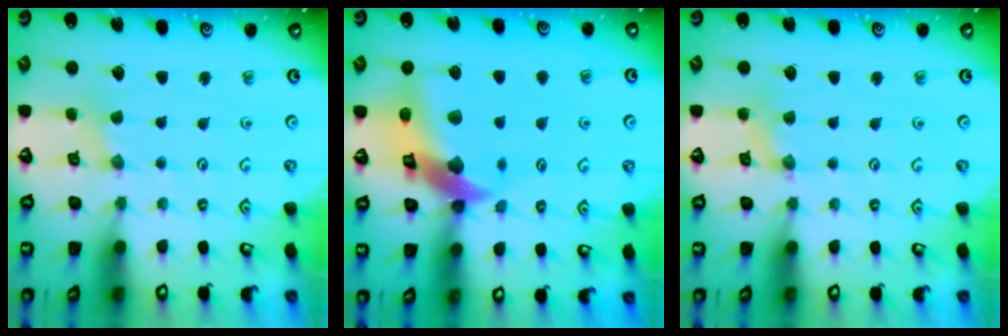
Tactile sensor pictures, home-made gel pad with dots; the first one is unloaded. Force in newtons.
{"total": 15.3, "press": 15.1, "slide": 2.1}
{"total": 2.0, "press": 1.9, "slide": 0.3}